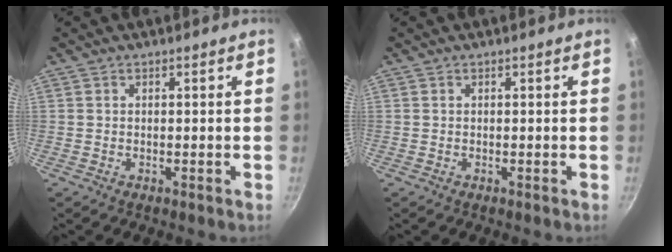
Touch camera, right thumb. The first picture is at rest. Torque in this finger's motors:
{"motor_torque": [-0.23, 0.24, -0.03, -0.02, 0.00]}